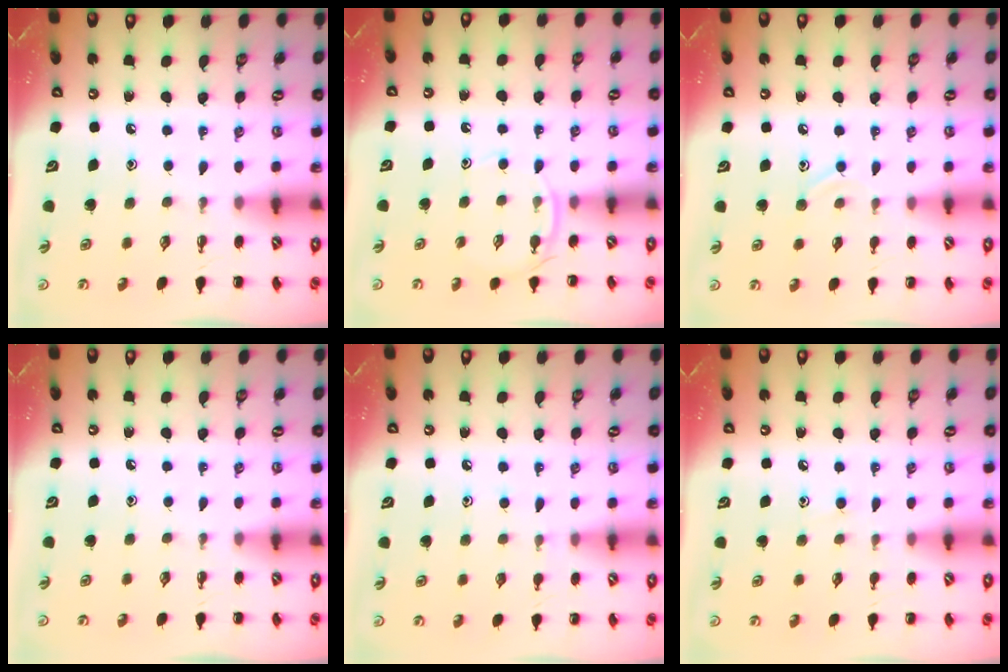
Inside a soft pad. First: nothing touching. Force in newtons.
{"total": 4.9, "press": 4.8, "slide": 1.2}
{"total": 7.5, "press": 7.1, "slide": 2.3}
{"total": 0.0}
{"total": 4.0, "press": 3.7, "slide": 1.5}
{"total": 5.4, "press": 5.0, "slide": 2.0}